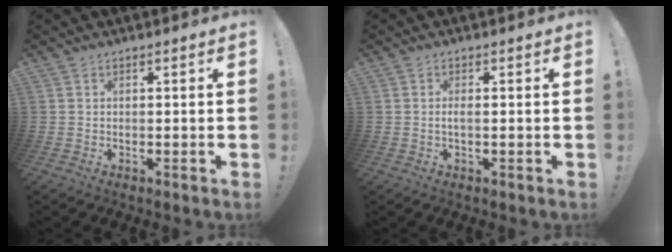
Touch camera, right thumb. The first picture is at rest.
{"total": 1.6, "force": [-0.4, 0.2, 1.5], "torque": [-0.029, 0.001, -0.008]}